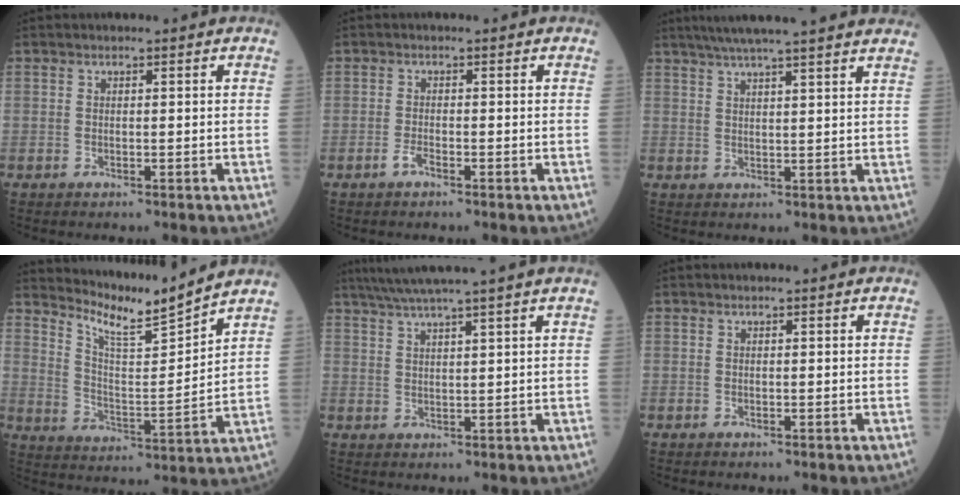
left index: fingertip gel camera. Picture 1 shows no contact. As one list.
[{"total": 1.0, "force": [-0.7, 0.1, 0.7], "torque": [-0.019, -0.001, -0.017]}, {"total": 16.7, "force": [14.5, 0.0, 8.4], "torque": [-0.136, 0.027, 0.188]}, {"total": 9.8, "force": [9.5, -1.5, 1.8], "torque": [-0.052, -0.030, 0.171]}, {"total": 8.3, "force": [6.9, -1.9, 4.3], "torque": [-0.070, 0.020, 0.105]}, {"total": 0.0}]